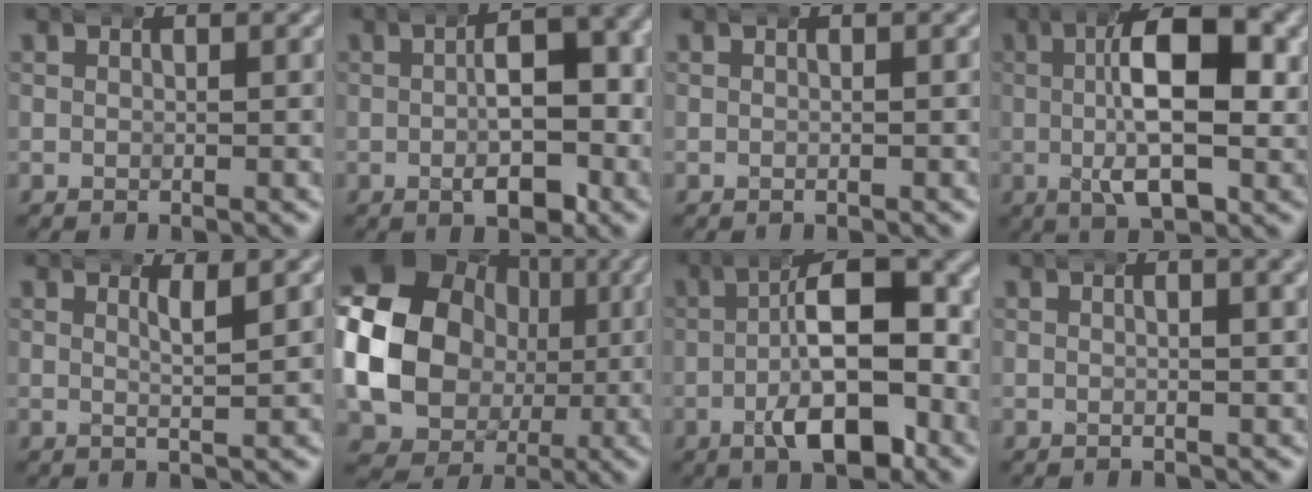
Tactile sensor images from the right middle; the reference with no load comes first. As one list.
[{"total": 7.0, "force": [-0.6, 3.3, 6.1], "torque": [-0.079, 0.004, -0.013]}, {"total": 0.0}, {"total": 9.8, "force": [0.2, 3.9, 9.0], "torque": [-0.141, 0.003, 0.002]}, {"total": 1.8, "force": [1.1, -0.3, 1.4], "torque": [-0.028, -0.003, 0.021]}, {"total": 19.6, "force": [1.3, 17.0, 9.7], "torque": [-0.218, -0.028, 0.016]}, {"total": 10.2, "force": [-1.5, 4.3, 9.2], "torque": [-0.127, 0.002, -0.025]}, {"total": 2.0, "force": [1.1, 0.2, 1.6], "torque": [-0.015, 0.013, 0.012]}]